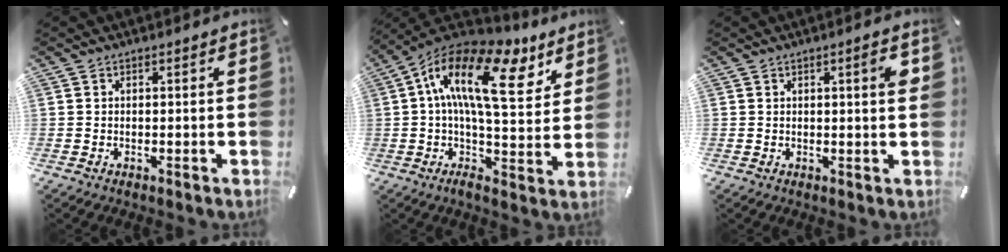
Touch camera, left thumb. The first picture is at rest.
{"total": 19.9, "force": [7.6, 8.4, 16.4], "torque": [-0.290, -0.044, 0.121]}
{"total": 3.3, "force": [1.1, 0.4, 3.1], "torque": [-0.052, 0.000, 0.013]}